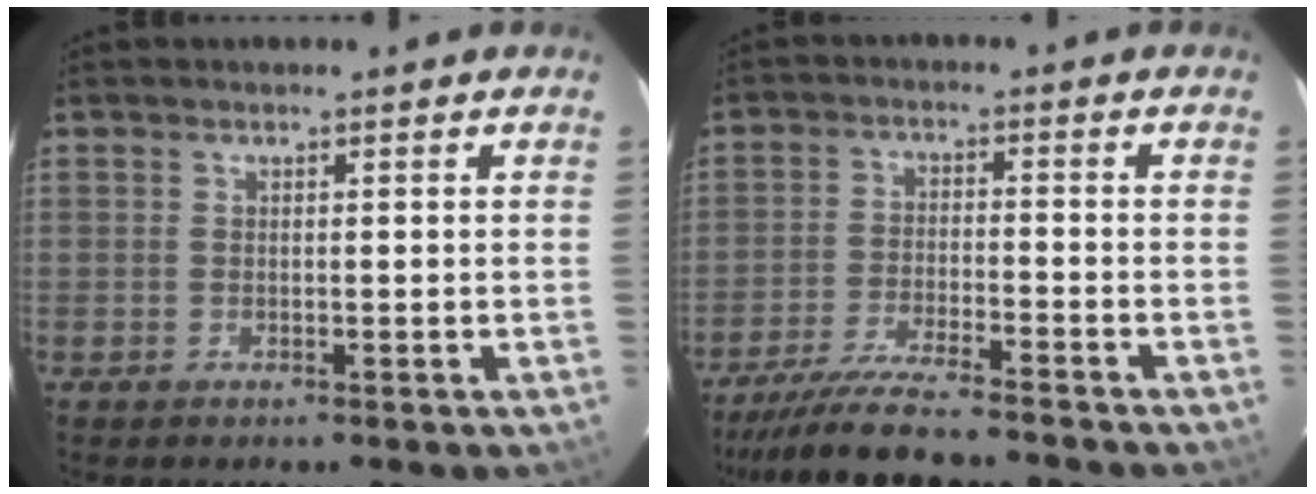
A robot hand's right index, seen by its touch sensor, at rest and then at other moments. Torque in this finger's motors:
{"motor_torque": [1.02, -1.12, 0.45, 0.11]}